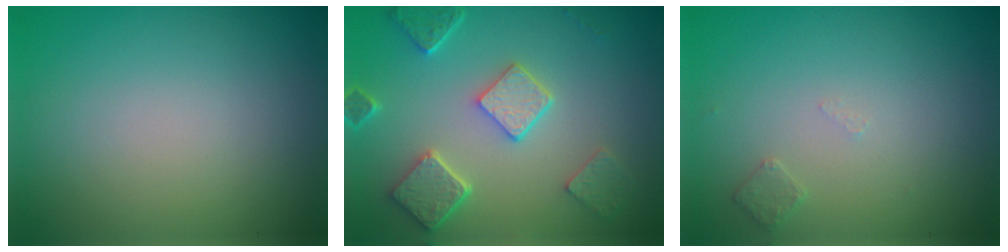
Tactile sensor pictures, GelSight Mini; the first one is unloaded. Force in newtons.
{"total": 5.0, "press": 3.9, "slide": 3.1}
{"total": 1.0, "press": 1.0, "slide": 0.1}